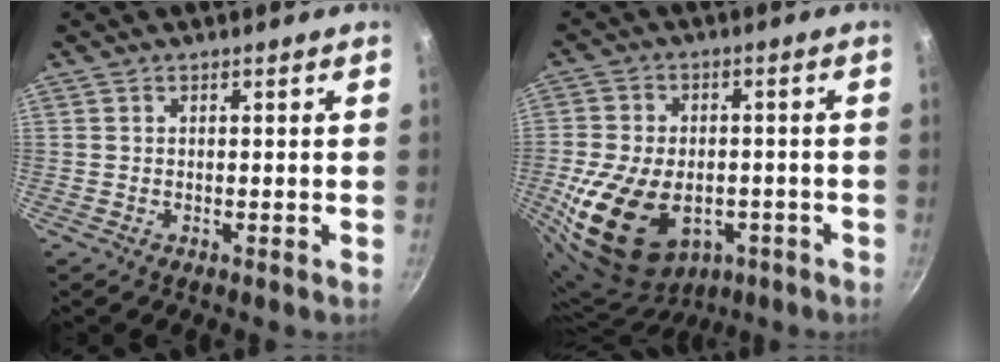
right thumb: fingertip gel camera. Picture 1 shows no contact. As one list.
[{"total": 19.4, "force": [-5.5, 13.3, 13.1], "torque": [-0.237, 0.017, -0.076]}]